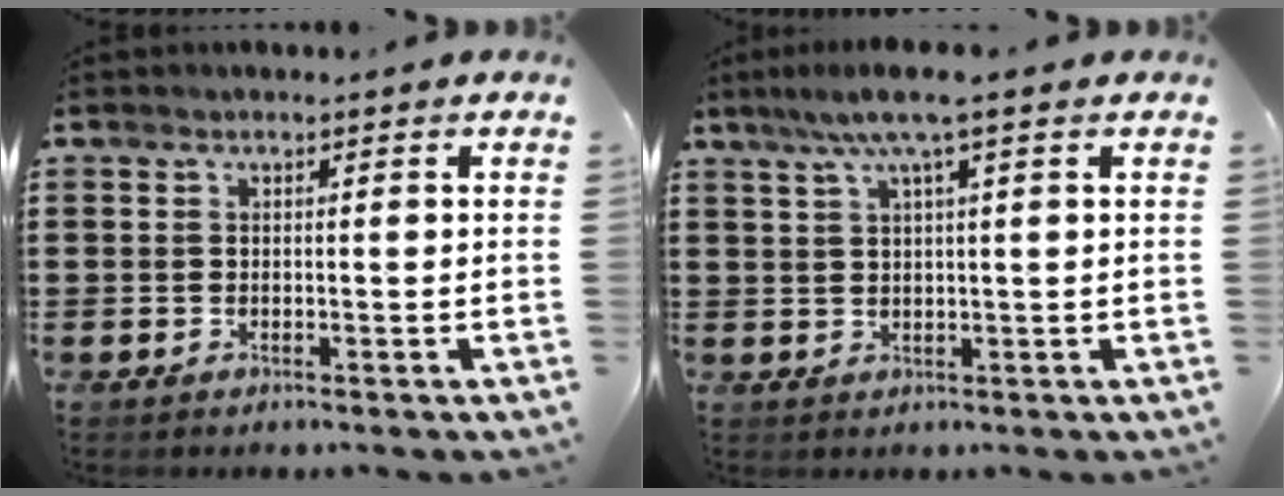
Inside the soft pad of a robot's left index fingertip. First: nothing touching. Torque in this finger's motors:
{"motor_torque": [1.11, -1.03, 0.31, 0.14]}